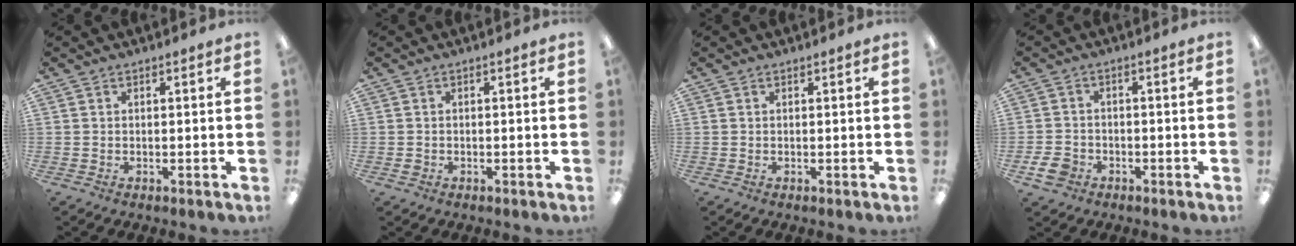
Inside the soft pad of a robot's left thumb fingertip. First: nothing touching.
{"total": 0.7, "force": [-0.3, 0.6, 0.1], "torque": [-0.002, 0.003, -0.008]}
{"total": 0.0}
{"total": 4.5, "force": [-2.5, 3.3, 1.7], "torque": [-0.035, 0.007, -0.047]}